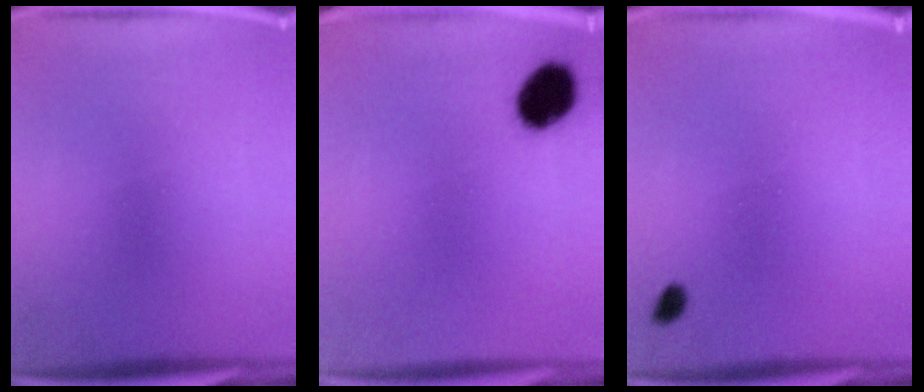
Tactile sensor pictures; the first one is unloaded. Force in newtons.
{"total": 8.7}
{"total": 1.3}